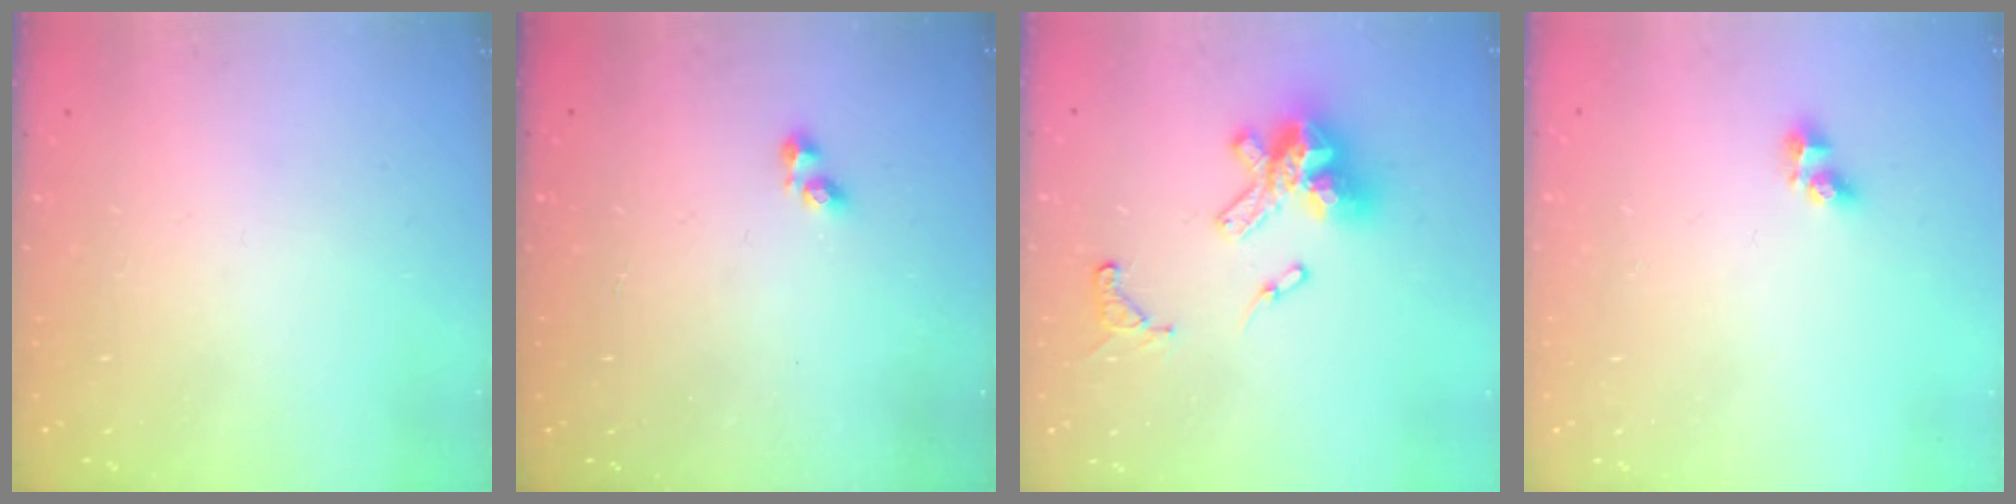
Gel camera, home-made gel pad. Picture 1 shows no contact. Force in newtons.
{"total": 1.9, "press": 1.9, "slide": 0.3}
{"total": 15.9, "press": 15.9, "slide": 1.7}
{"total": 5.0, "press": 5.0, "slide": 0.4}